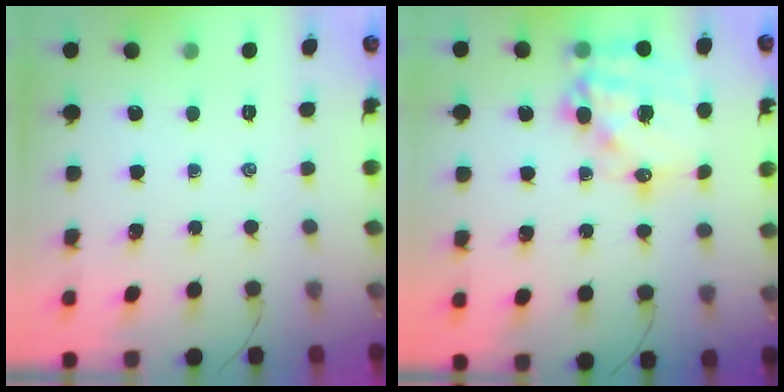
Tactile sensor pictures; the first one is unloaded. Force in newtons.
{"total": 16.7, "press": 16.3, "slide": 3.7}